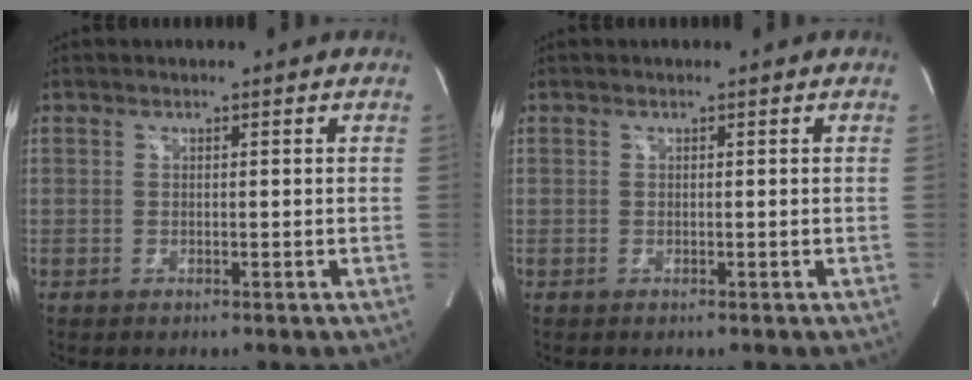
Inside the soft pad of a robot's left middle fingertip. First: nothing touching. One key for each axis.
{"total": 0.0}